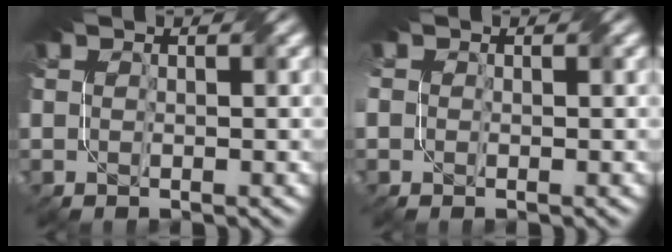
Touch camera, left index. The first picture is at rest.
{"total": 1.7, "force": [0.2, 1.4, 1.0], "torque": [-0.024, 0.010, 0.000]}